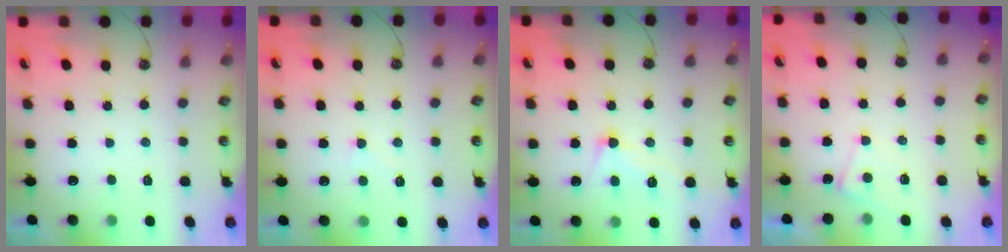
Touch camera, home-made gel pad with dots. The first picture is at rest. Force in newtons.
{"total": 0.7, "press": 0.5, "slide": 0.5}
{"total": 5.8, "press": 5.7, "slide": 0.6}
{"total": 2.6, "press": 2.6, "slide": 0.3}